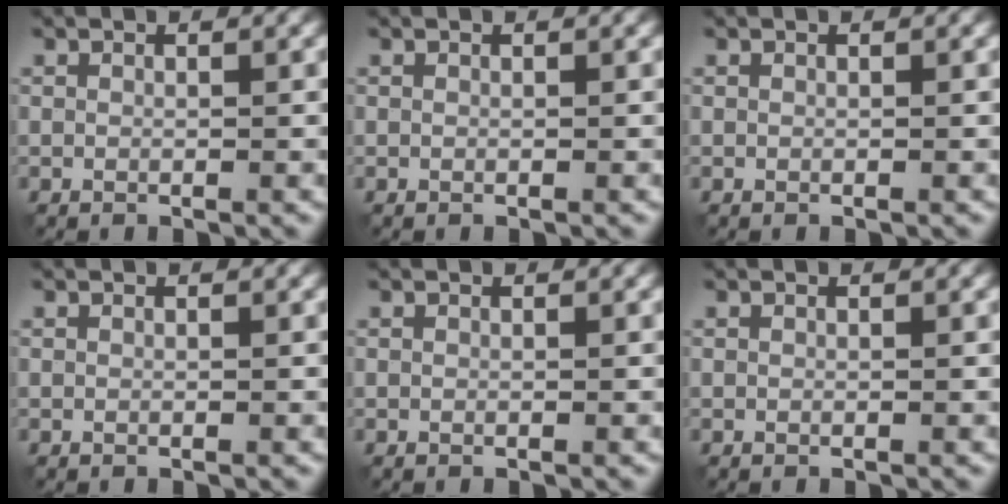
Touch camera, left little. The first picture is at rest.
{"total": 0.0}
{"total": 0.0}
{"total": 0.0}
{"total": 0.0}
{"total": 0.0}